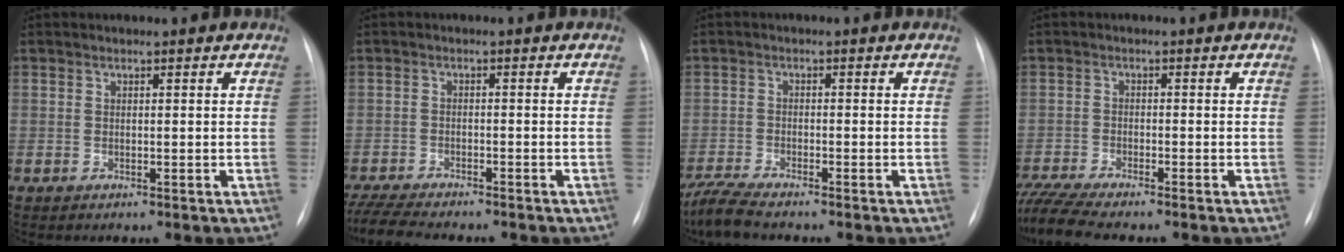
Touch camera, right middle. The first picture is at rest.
{"total": 10.4, "force": [-9.2, 1.5, 4.6], "torque": [-0.077, -0.015, -0.144]}
{"total": 5.1, "force": [-4.5, -0.2, 2.2], "torque": [-0.047, -0.019, -0.086]}
{"total": 7.6, "force": [-6.8, -0.5, 3.2], "torque": [-0.060, -0.017, -0.120]}